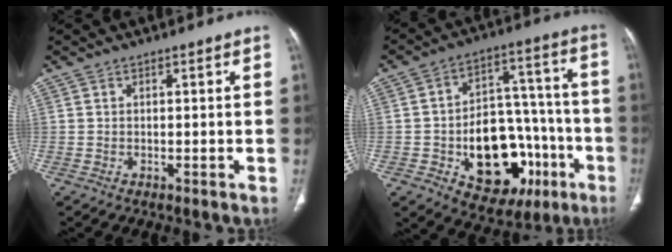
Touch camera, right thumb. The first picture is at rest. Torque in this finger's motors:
{"motor_torque": [3.20, 1.81, 1.19, -0.58, 0.32]}